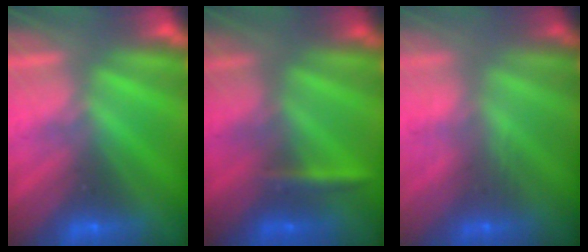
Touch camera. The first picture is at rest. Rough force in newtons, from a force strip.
{"total": 2.3}
{"total": 2.9}